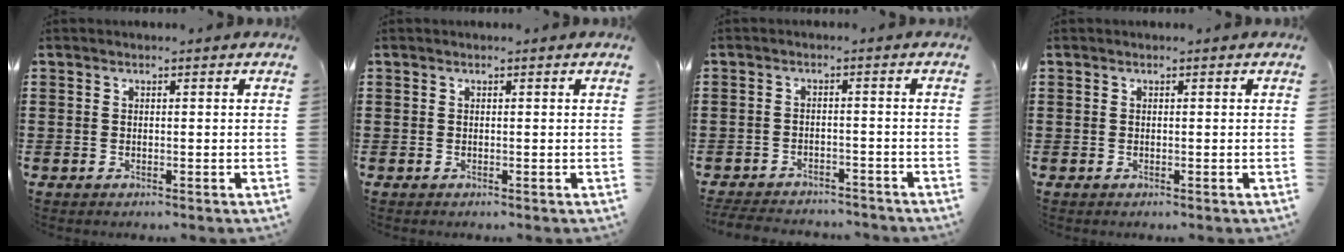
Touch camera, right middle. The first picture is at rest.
{"total": 0.0}
{"total": 3.4, "force": [-3.4, 0.5, 0.3], "torque": [-0.015, -0.001, -0.074]}
{"total": 0.0}